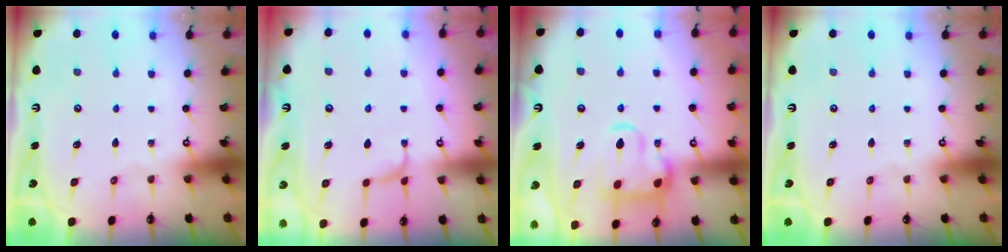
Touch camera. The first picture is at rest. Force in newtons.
{"total": 2.6, "press": 2.6, "slide": 0.5}
{"total": 7.0, "press": 6.8, "slide": 1.5}
{"total": 0.0}